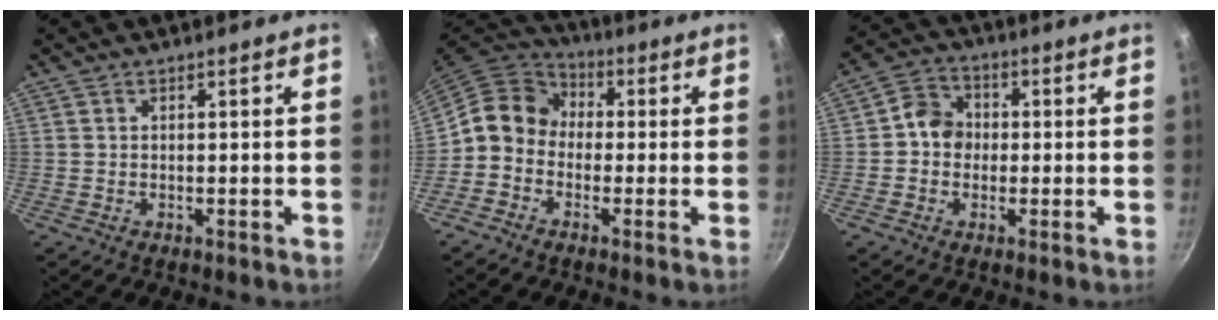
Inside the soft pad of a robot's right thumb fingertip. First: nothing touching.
{"total": 9.1, "force": [-0.8, 7.8, 4.6], "torque": [-0.059, 0.036, -0.042]}
{"total": 6.2, "force": [-0.2, 5.5, 2.9], "torque": [-0.017, 0.016, -0.020]}